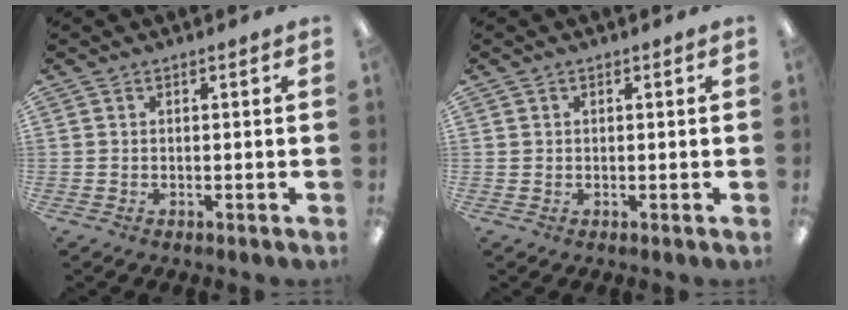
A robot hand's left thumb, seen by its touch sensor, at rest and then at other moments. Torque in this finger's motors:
{"motor_torque": [-0.47, -0.12, 0.28, -0.12, 0.03]}